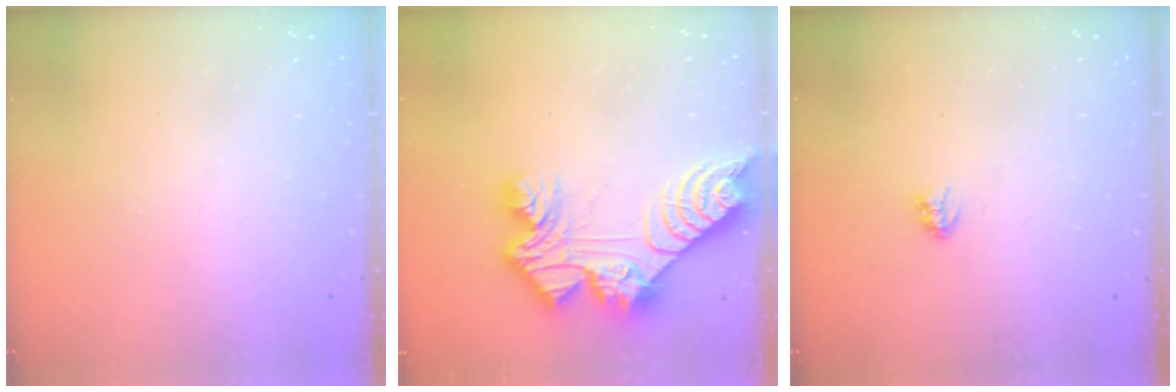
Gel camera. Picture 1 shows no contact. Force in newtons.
{"total": 15.6, "press": 15.5, "slide": 1.5}
{"total": 2.9, "press": 2.9, "slide": 0.3}